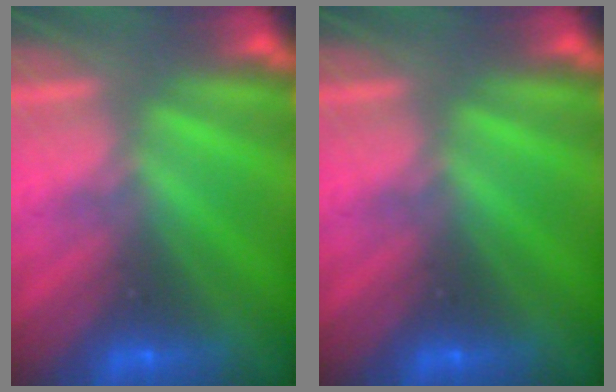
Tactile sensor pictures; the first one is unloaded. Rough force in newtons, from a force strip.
{"total": 0.0}